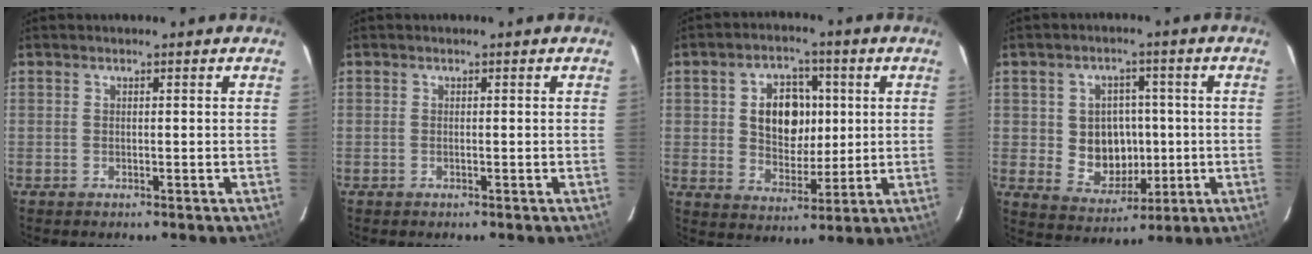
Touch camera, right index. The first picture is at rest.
{"total": 0.0}
{"total": 10.7, "force": [1.8, 7.6, 7.2], "torque": [-0.132, 0.014, 0.040]}
{"total": 9.3, "force": [-0.4, 8.2, 4.4], "torque": [-0.098, 0.009, 0.012]}